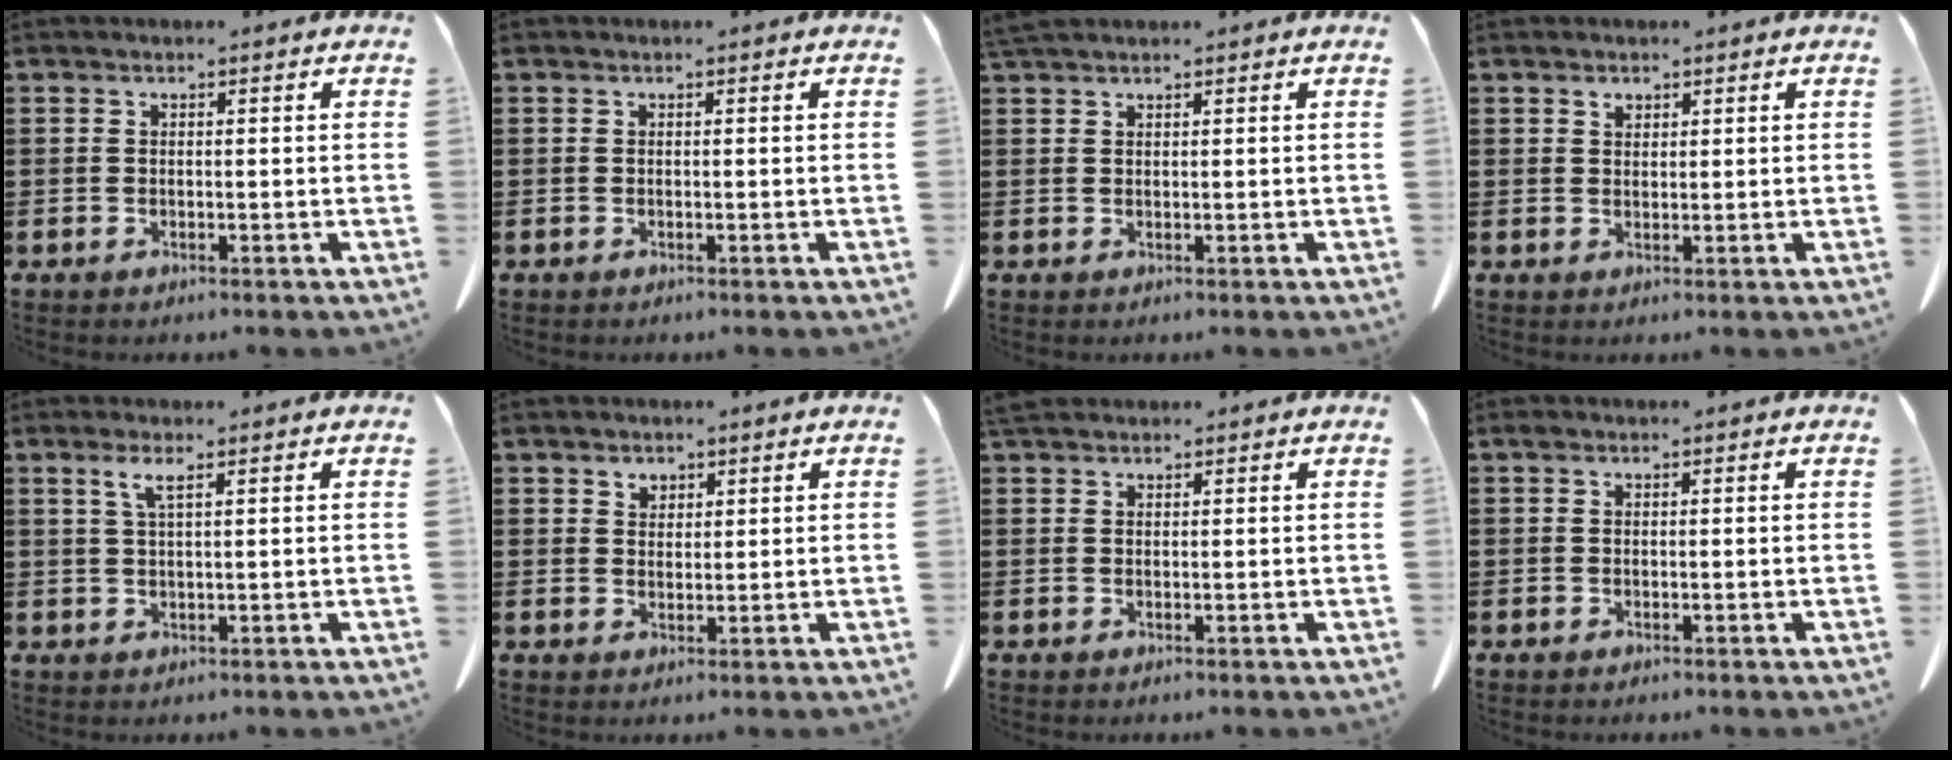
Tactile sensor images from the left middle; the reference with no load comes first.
{"total": 0.0}
{"total": 2.0, "force": [1.7, 0.4, 1.0], "torque": [-0.024, 0.001, 0.033]}
{"total": 1.3, "force": [1.0, 0.7, 0.4], "torque": [-0.003, -0.003, 0.019]}
{"total": 2.4, "force": [1.1, 0.2, 2.1], "torque": [-0.046, 0.000, 0.019]}
{"total": 1.9, "force": [1.5, 1.1, 0.3], "torque": [-0.001, 0.000, 0.028]}
{"total": 2.1, "force": [1.7, 0.9, 0.8], "torque": [-0.023, 0.005, 0.034]}
{"total": 0.7, "force": [0.2, 0.6, 0.2], "torque": [-0.006, 0.004, 0.004]}